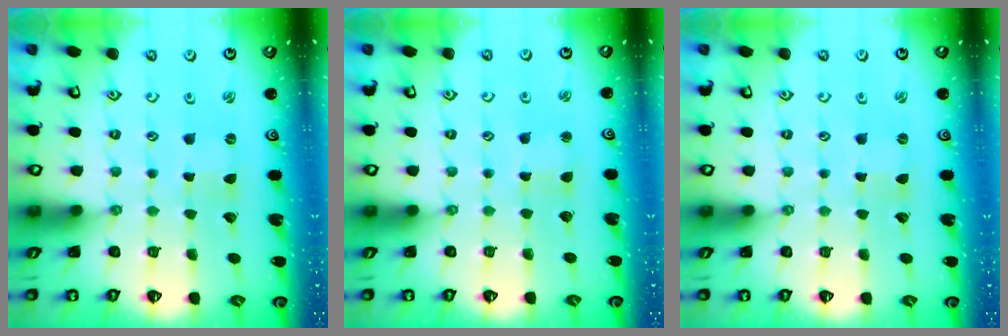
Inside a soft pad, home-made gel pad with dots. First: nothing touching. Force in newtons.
{"total": 2.2, "press": 2.1, "slide": 0.3}
{"total": 0.0}